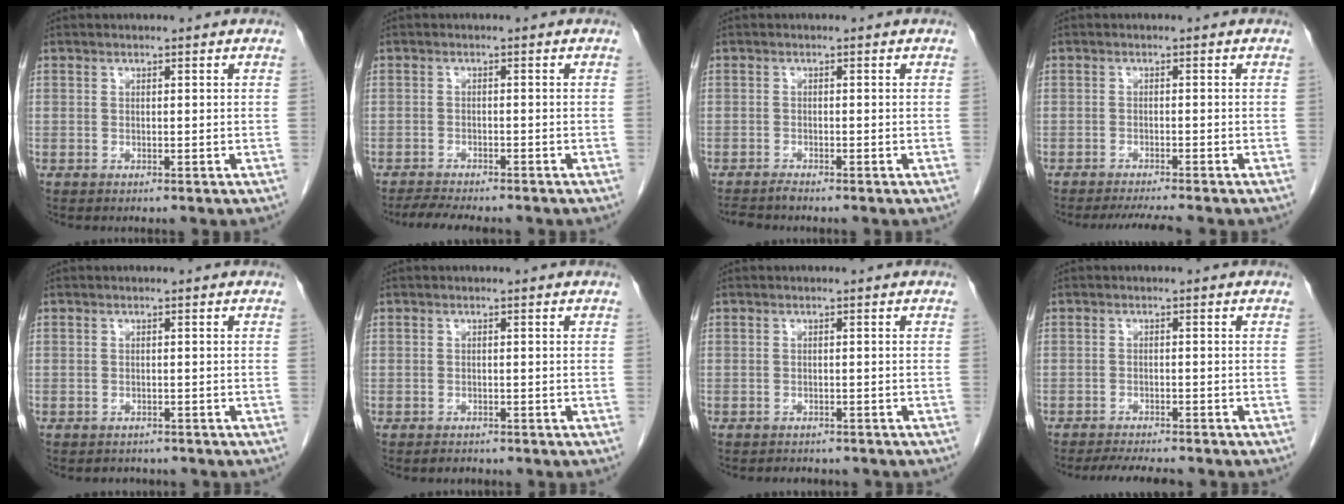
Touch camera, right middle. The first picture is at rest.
{"total": 6.2, "force": [-5.5, 0.9, 2.7], "torque": [-0.043, -0.012, -0.084]}
{"total": 1.7, "force": [-1.6, -0.3, 0.4], "torque": [-0.011, -0.005, -0.030]}
{"total": 4.1, "force": [-3.7, -0.7, 1.7], "torque": [-0.026, -0.014, -0.059]}
{"total": 1.2, "force": [-1.0, 0.6, 0.0], "torque": [-0.011, 0.000, -0.014]}
{"total": 1.2, "force": [-1.1, 0.5, 0.3], "torque": [-0.011, -0.003, -0.013]}
{"total": 3.9, "force": [-3.4, 1.6, 1.0], "torque": [-0.014, 0.000, -0.037]}
{"total": 5.8, "force": [-5.3, 0.6, 2.3], "torque": [-0.036, -0.014, -0.082]}